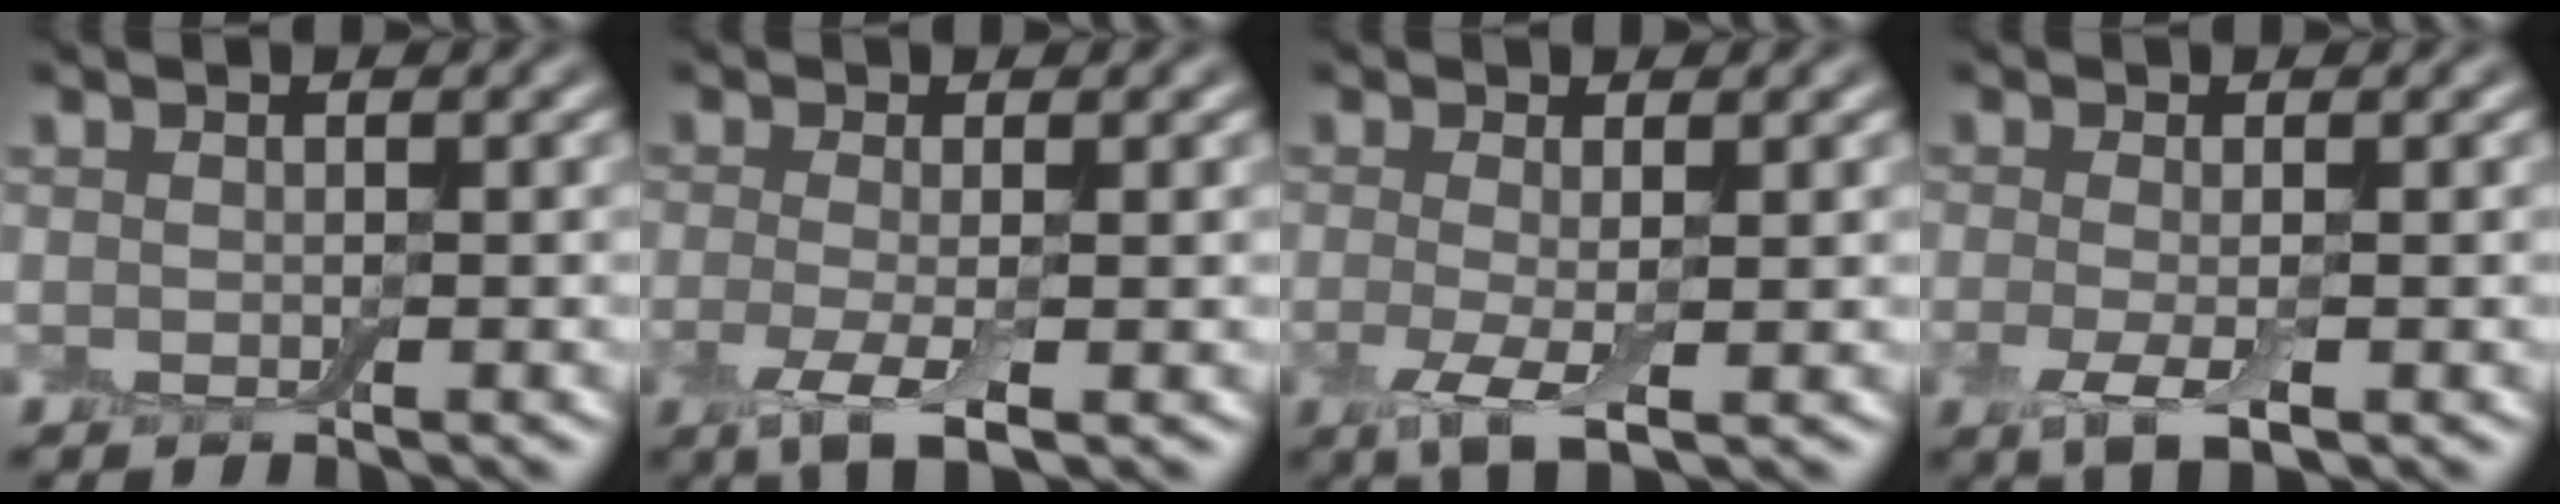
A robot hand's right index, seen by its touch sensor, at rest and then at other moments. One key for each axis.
{"total": 3.6, "fx": -1.0, "fy": 1.0, "fz": 3.3, "tx": -0.070, "ty": -0.009, "tz": -0.024}
{"total": 3.1, "fx": -0.6, "fy": 0.8, "fz": 3.0, "tx": -0.064, "ty": -0.011, "tz": -0.012}
{"total": 3.0, "fx": -0.8, "fy": 0.9, "fz": 2.8, "tx": -0.059, "ty": -0.011, "tz": -0.018}